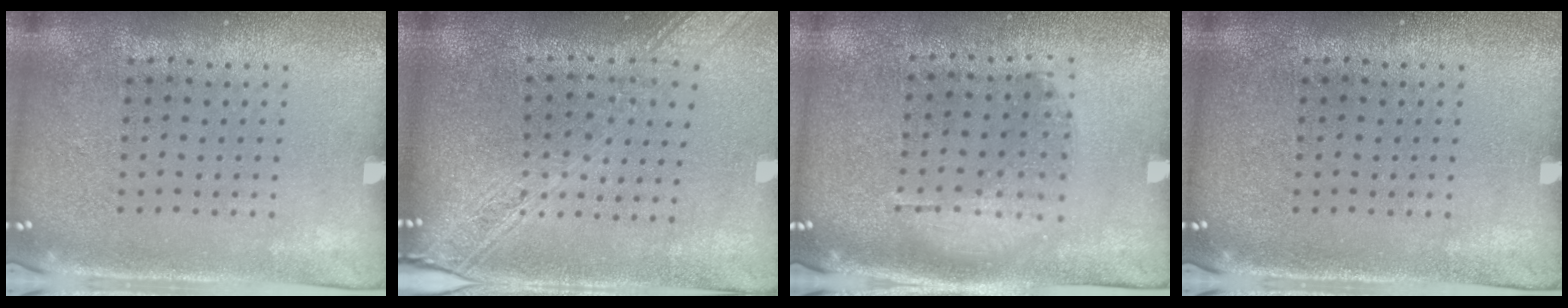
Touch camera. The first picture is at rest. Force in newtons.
{"total": 2.3, "press": 1.9, "slide": 1.2}
{"total": 1.1, "press": 0.9, "slide": 0.5}
{"total": 0.0}